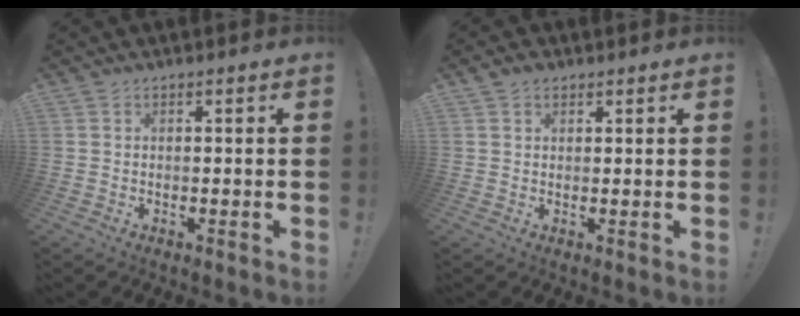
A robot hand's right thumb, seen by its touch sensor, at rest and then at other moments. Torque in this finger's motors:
{"motor_torque": [-0.02, 0.22, 0.28, 0.28, 0.09]}